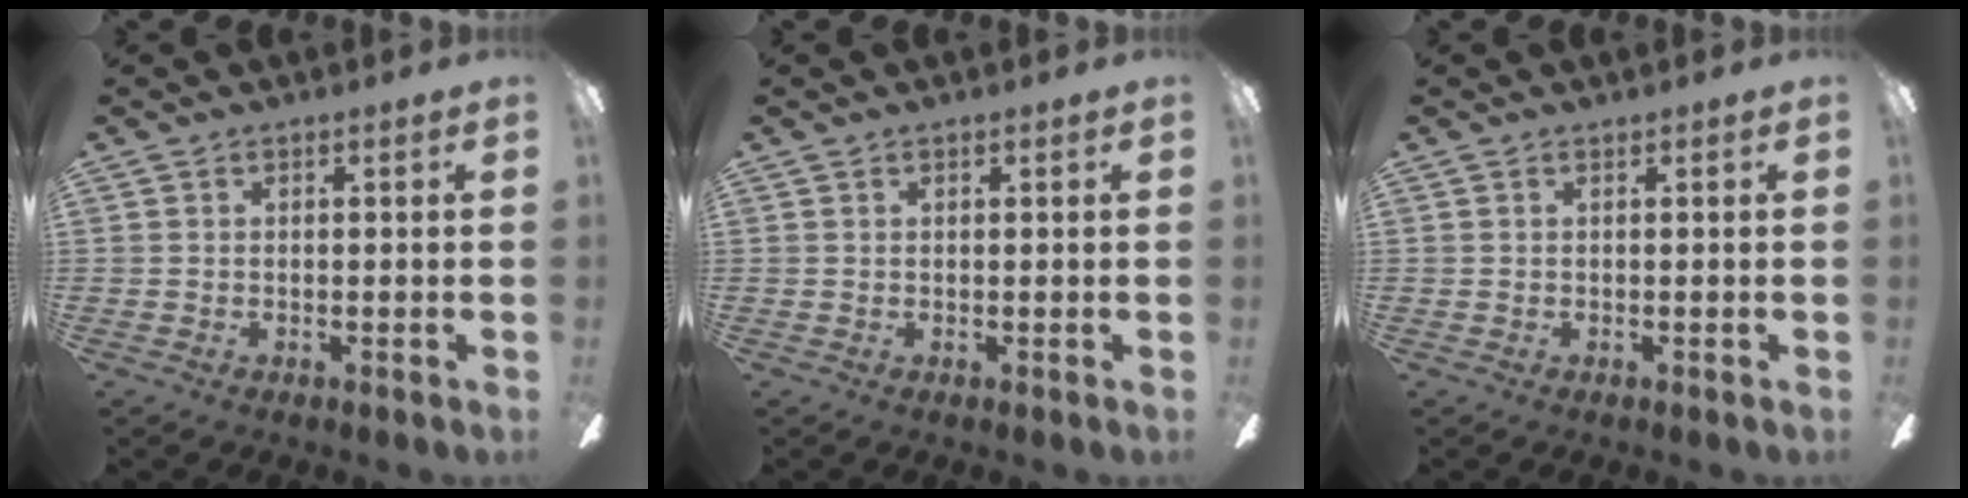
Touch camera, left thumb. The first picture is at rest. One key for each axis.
{"total": 0.0}
{"total": 0.0}